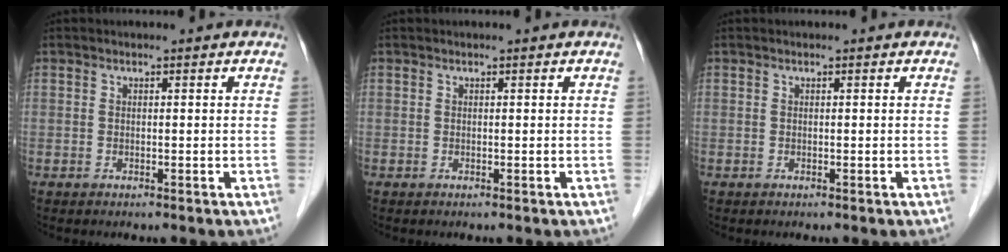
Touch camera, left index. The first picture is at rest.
{"total": 0.0}
{"total": 0.0}